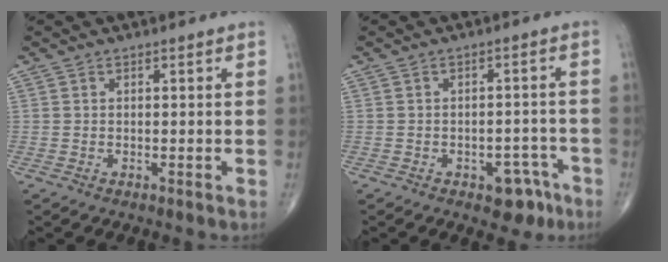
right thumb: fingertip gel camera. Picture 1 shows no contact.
{"total": 5.8, "force": [-3.3, 3.5, 3.3], "torque": [-0.014, 0.028, -0.038]}